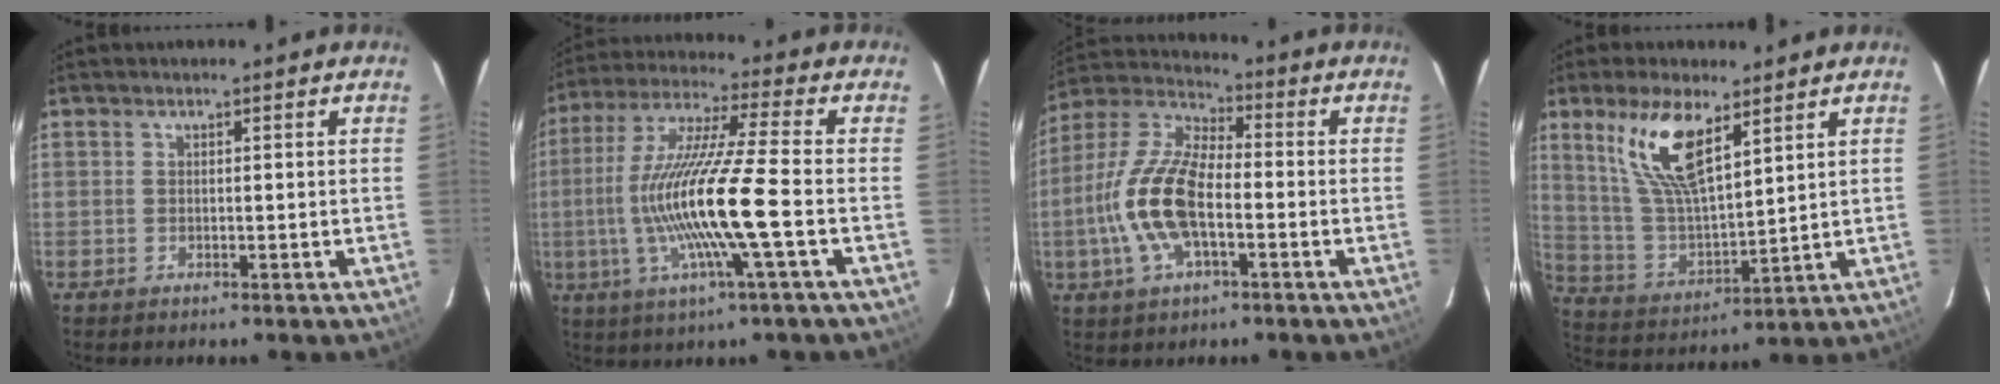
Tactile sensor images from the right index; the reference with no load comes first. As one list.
[{"total": 16.5, "force": [-3.2, -0.3, 16.2], "torque": [-0.314, -0.007, -0.060]}, {"total": 15.0, "force": [-3.5, 6.5, 13.0], "torque": [-0.278, 0.005, -0.073]}, {"total": 13.5, "force": [7.7, 4.7, 10.1], "torque": [-0.201, 0.004, 0.162]}]